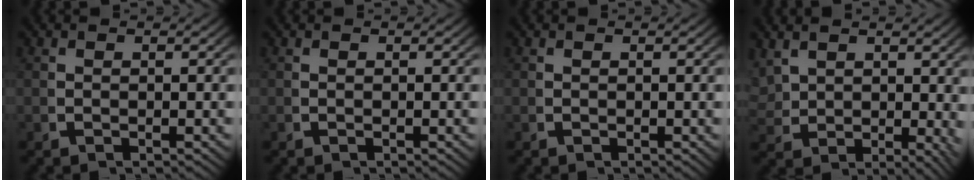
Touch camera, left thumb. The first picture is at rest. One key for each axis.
{"total": 0.0}
{"total": 0.0}
{"total": 3.5, "fx": 1.8, "fy": 2.0, "fz": 2.1, "tx": -0.035, "ty": -0.014, "tz": 0.051}